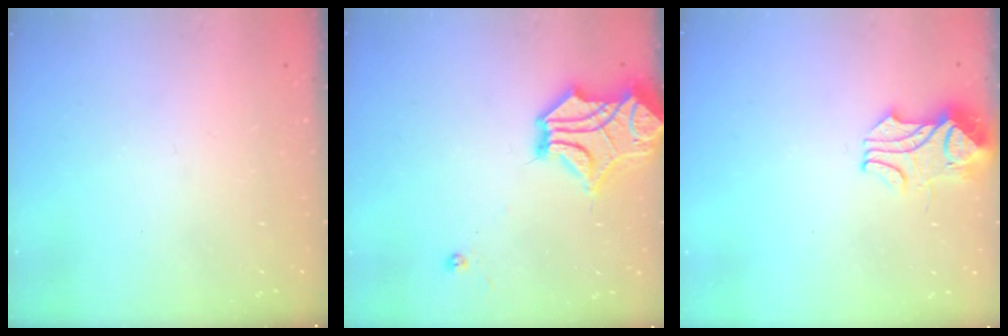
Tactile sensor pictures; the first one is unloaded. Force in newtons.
{"total": 9.7, "press": 9.5, "slide": 2.4}
{"total": 2.4, "press": 2.3, "slide": 0.8}